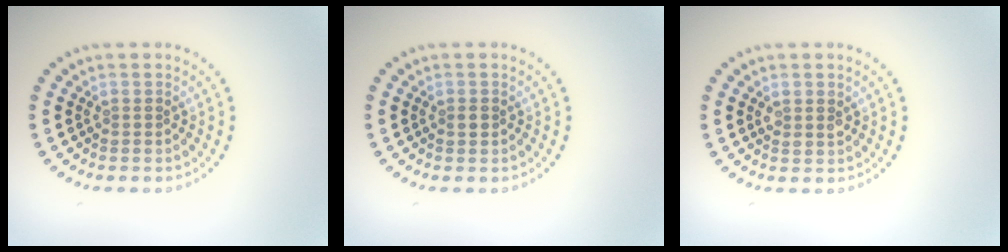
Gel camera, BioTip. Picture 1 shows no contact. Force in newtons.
{"total": 0.9, "press": 0.9, "slide": 0.1}
{"total": 1.4, "press": 1.3, "slide": 0.5}